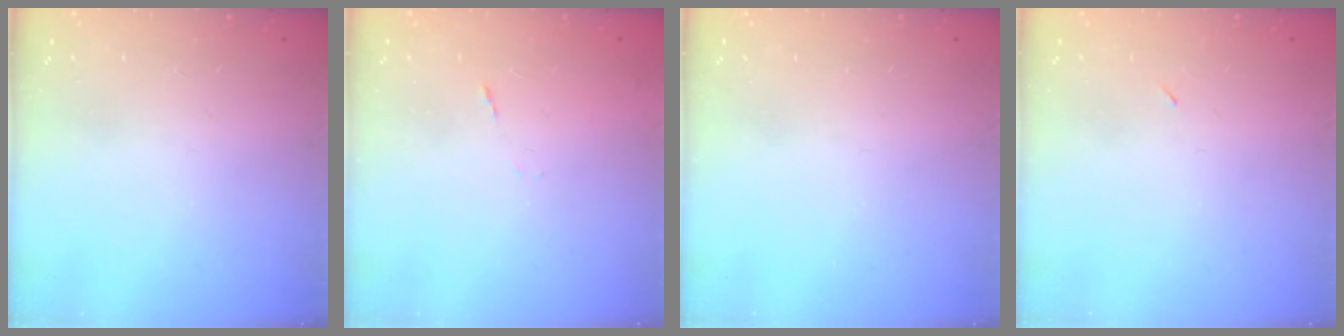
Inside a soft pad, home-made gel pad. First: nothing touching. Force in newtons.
{"total": 5.3, "press": 5.3, "slide": 0.5}
{"total": 0.0}
{"total": 2.2, "press": 1.8, "slide": 1.2}